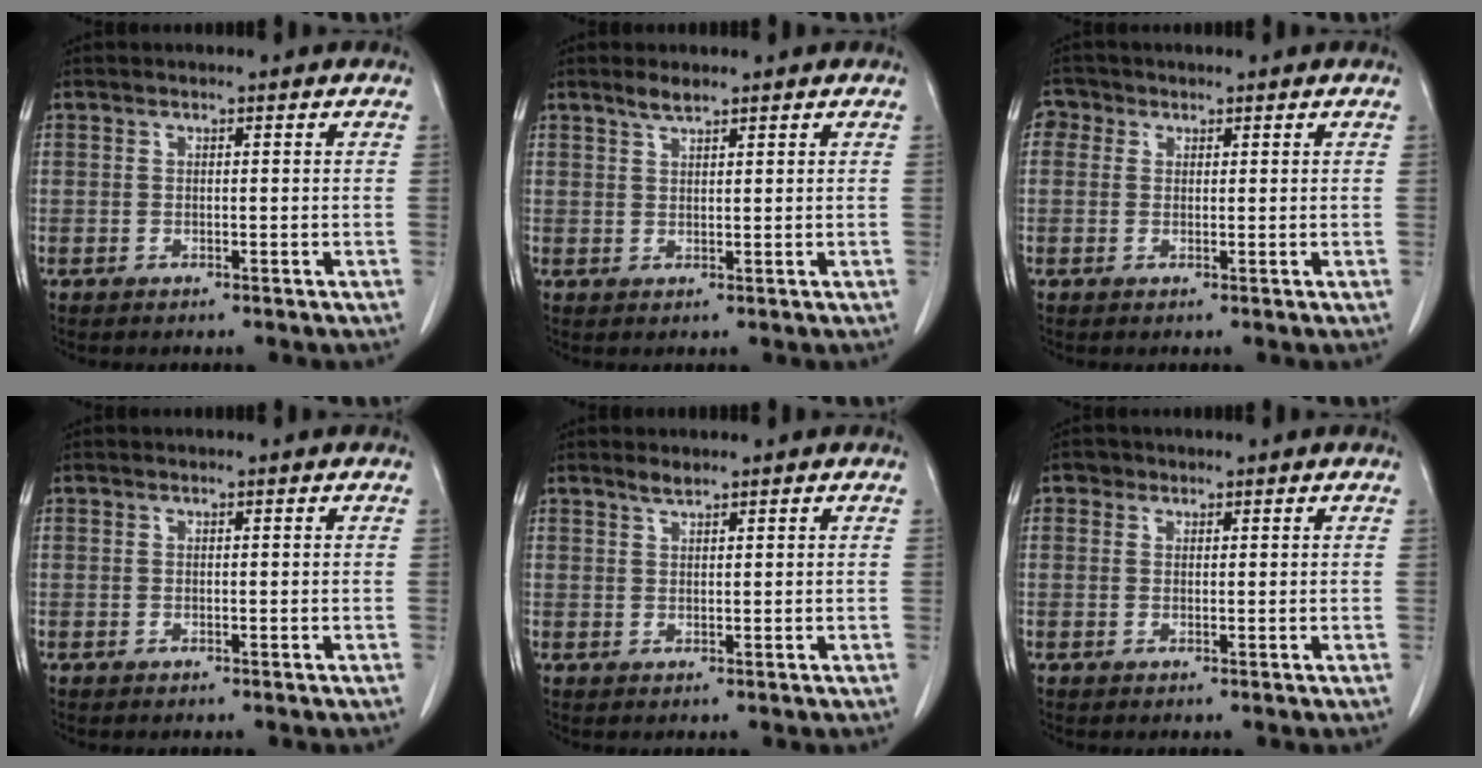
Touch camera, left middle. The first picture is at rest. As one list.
[{"total": 2.0, "force": [1.7, 0.2, 1.1], "torque": [-0.028, 0.001, 0.035]}, {"total": 2.2, "force": [0.9, 1.9, 0.6], "torque": [-0.006, 0.006, 0.010]}, {"total": 0.0}, {"total": 1.3, "force": [1.2, 0.0, 0.5], "torque": [-0.013, -0.002, 0.025]}, {"total": 1.2, "force": [0.7, 1.0, 0.1], "torque": [0.004, 0.000, 0.007]}]